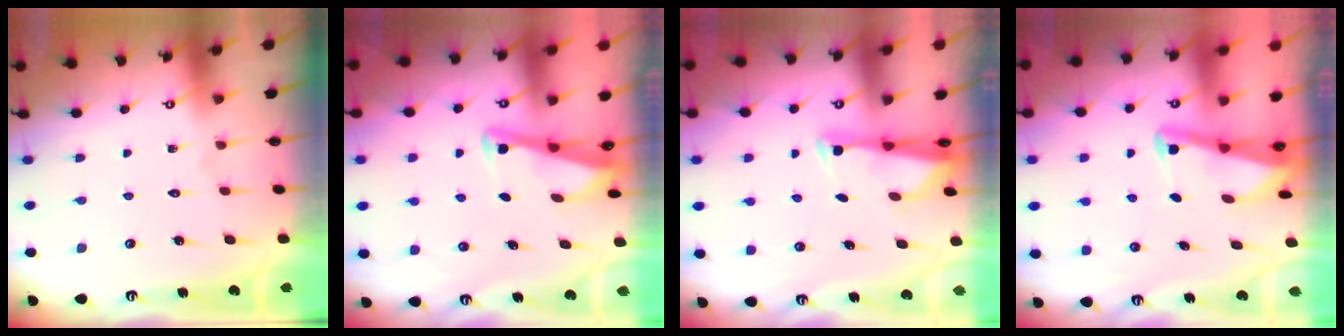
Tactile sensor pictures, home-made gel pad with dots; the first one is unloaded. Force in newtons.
{"total": 3.3, "press": 3.3, "slide": 0.4}
{"total": 2.9, "press": 2.8, "slide": 0.7}
{"total": 3.0, "press": 3.0, "slide": 0.3}